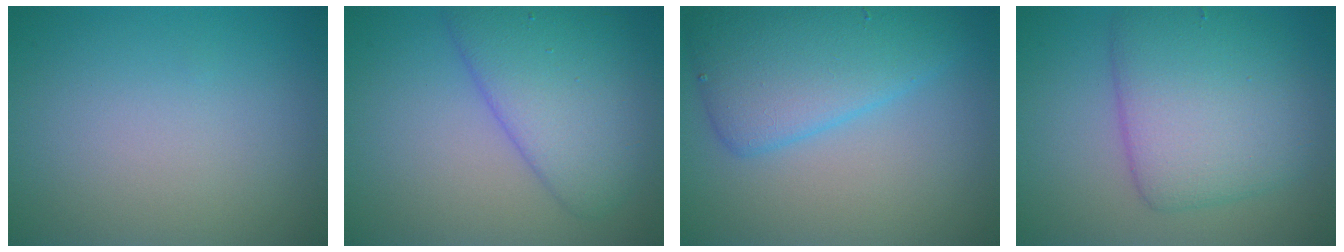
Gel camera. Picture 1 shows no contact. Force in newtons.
{"total": 6.1, "press": 6.1, "slide": 0.4}
{"total": 6.1, "press": 6.1, "slide": 0.4}
{"total": 6.8, "press": 6.8, "slide": 0.2}